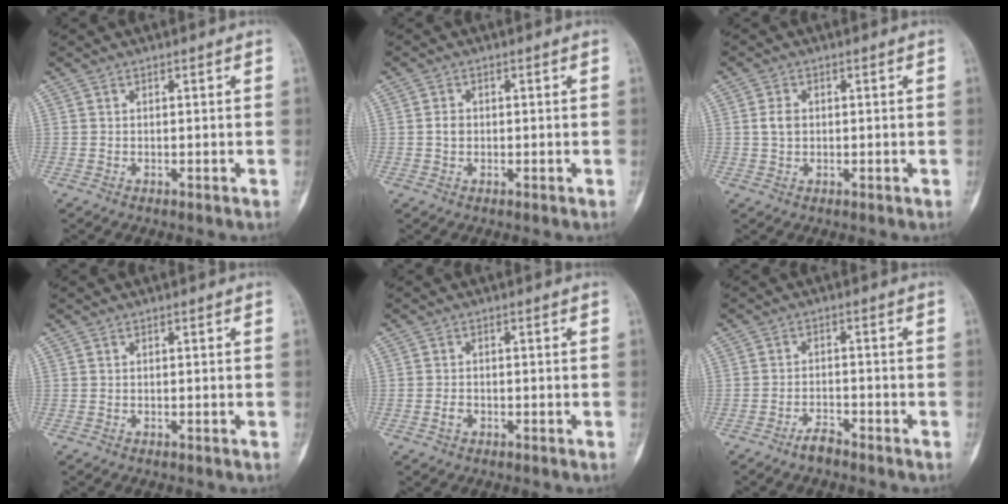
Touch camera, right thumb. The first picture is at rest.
{"total": 1.8, "force": [0.0, 1.5, 1.1], "torque": [-0.014, 0.005, -0.001]}
{"total": 2.6, "force": [0.2, 1.9, 1.8], "torque": [-0.033, 0.004, 0.002]}
{"total": 0.0}
{"total": 1.6, "force": [-0.7, 1.2, 0.9], "torque": [-0.016, 0.007, -0.013]}
{"total": 2.8, "force": [-2.4, 0.8, 1.2], "torque": [-0.027, 0.013, -0.045]}